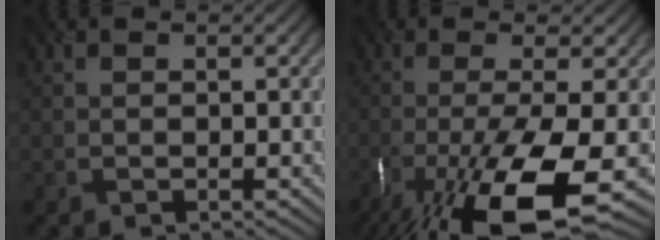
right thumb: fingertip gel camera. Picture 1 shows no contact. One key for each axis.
{"total": 14.4, "fx": -7.1, "fy": 3.7, "fz": 11.9, "tx": -0.230, "ty": -0.034, "tz": -0.114}